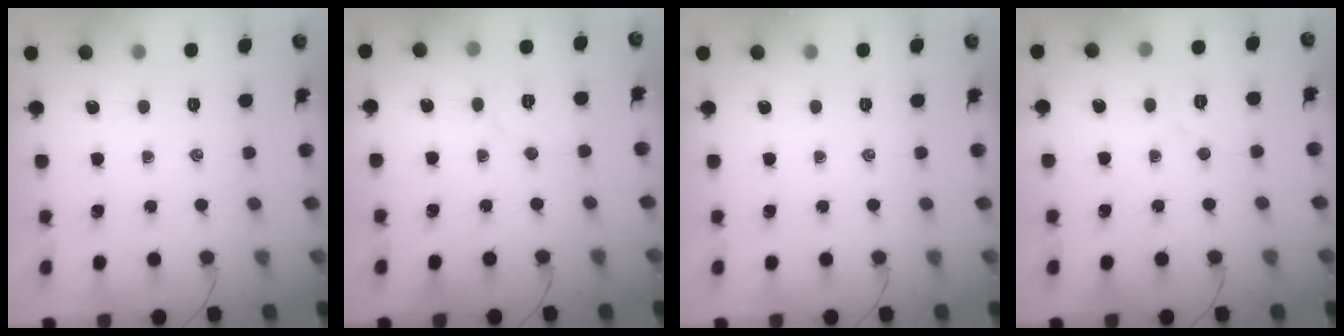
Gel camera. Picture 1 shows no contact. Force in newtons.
{"total": 5.0, "press": 4.9, "slide": 1.1}
{"total": 0.0}
{"total": 5.0, "press": 4.9, "slide": 1.0}